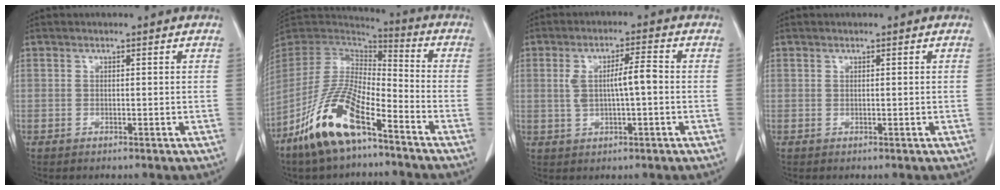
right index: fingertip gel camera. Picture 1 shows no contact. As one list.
[{"total": 15.9, "force": [-9.4, 4.6, 12.0], "torque": [-0.246, -0.012, -0.178]}, {"total": 5.9, "force": [0.2, 1.2, 5.8], "torque": [-0.110, 0.015, 0.005]}, {"total": 0.0}]